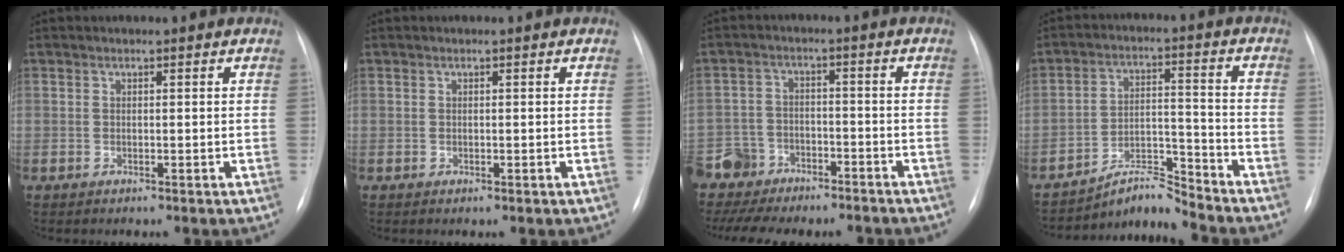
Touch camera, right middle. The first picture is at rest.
{"total": 0.0}
{"total": 10.0, "force": [-8.8, 4.3, 2.0], "torque": [-0.044, 0.012, -0.140]}
{"total": 6.5, "force": [-6.5, -0.5, 0.1], "torque": [-0.007, 0.022, -0.110]}